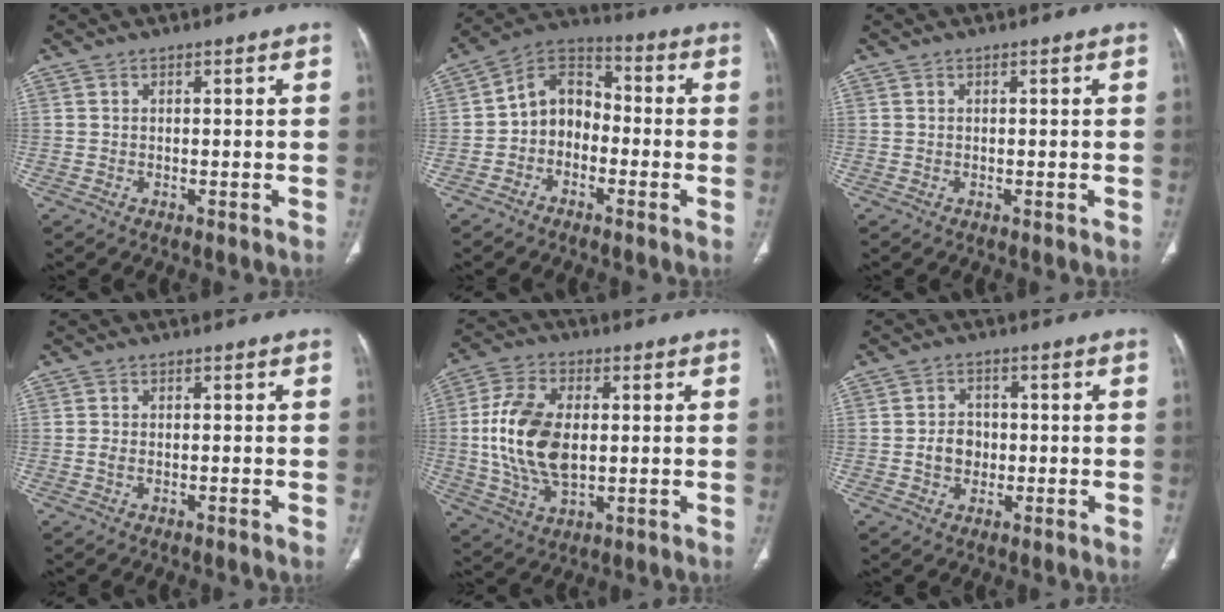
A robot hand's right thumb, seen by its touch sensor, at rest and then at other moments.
{"total": 9.1, "force": [-2.0, 7.1, 5.2], "torque": [-0.056, 0.040, -0.056]}
{"total": 0.0}
{"total": 0.9, "force": [-0.2, 0.6, 0.7], "torque": [-0.016, 0.000, -0.004]}
{"total": 15.2, "force": [0.5, 8.9, 12.3], "torque": [-0.241, 0.000, 0.013]}
{"total": 4.5, "force": [-0.5, 3.9, 2.1], "torque": [-0.017, 0.012, -0.011]}